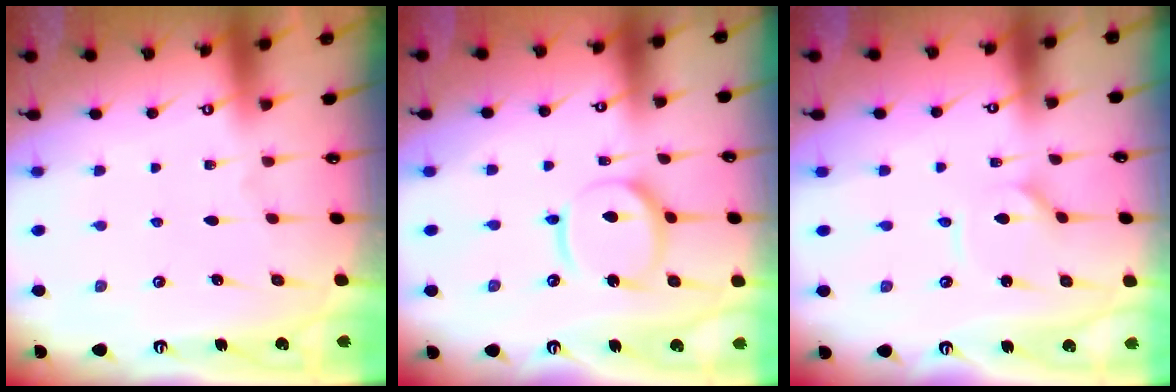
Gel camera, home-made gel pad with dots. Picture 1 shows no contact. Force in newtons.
{"total": 12.3, "press": 12.2, "slide": 1.2}
{"total": 1.3, "press": 1.2, "slide": 0.1}